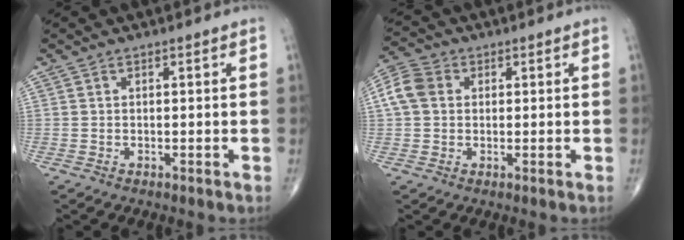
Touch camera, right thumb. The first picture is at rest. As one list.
[{"total": 6.3, "force": [1.1, 5.0, 3.6], "torque": [-0.075, 0.017, 0.015]}]